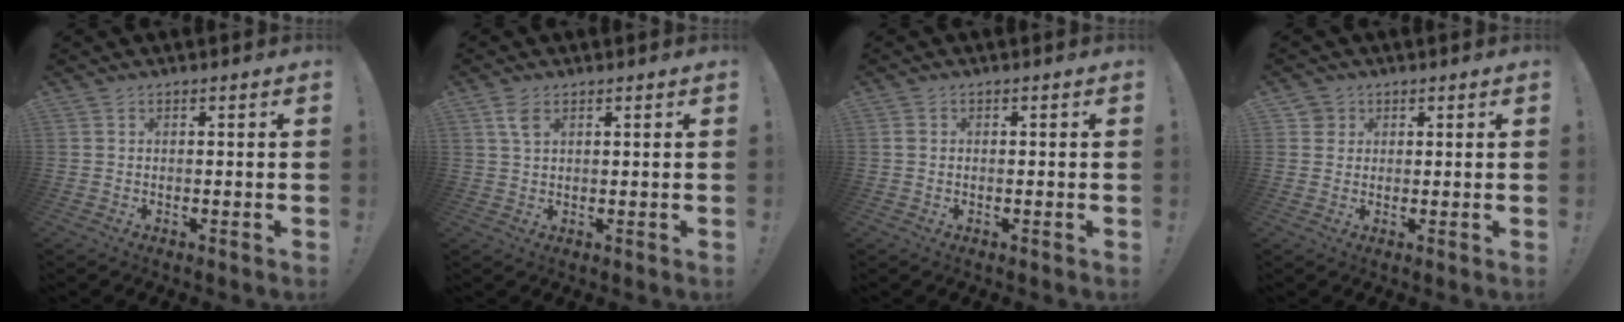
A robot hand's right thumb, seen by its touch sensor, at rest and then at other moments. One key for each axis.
{"total": 4.0, "fx": 1.9, "fy": 1.9, "fz": 3.0, "tx": -0.060, "ty": 0.002, "tz": 0.035}
{"total": 1.0, "fx": 0.1, "fy": 0.8, "fz": 0.6, "tx": -0.011, "ty": 0.006, "tz": 0.001}
{"total": 2.8, "fx": 1.3, "fy": 2.5, "fz": 0.4, "tx": -0.005, "ty": -0.002, "tz": 0.023}